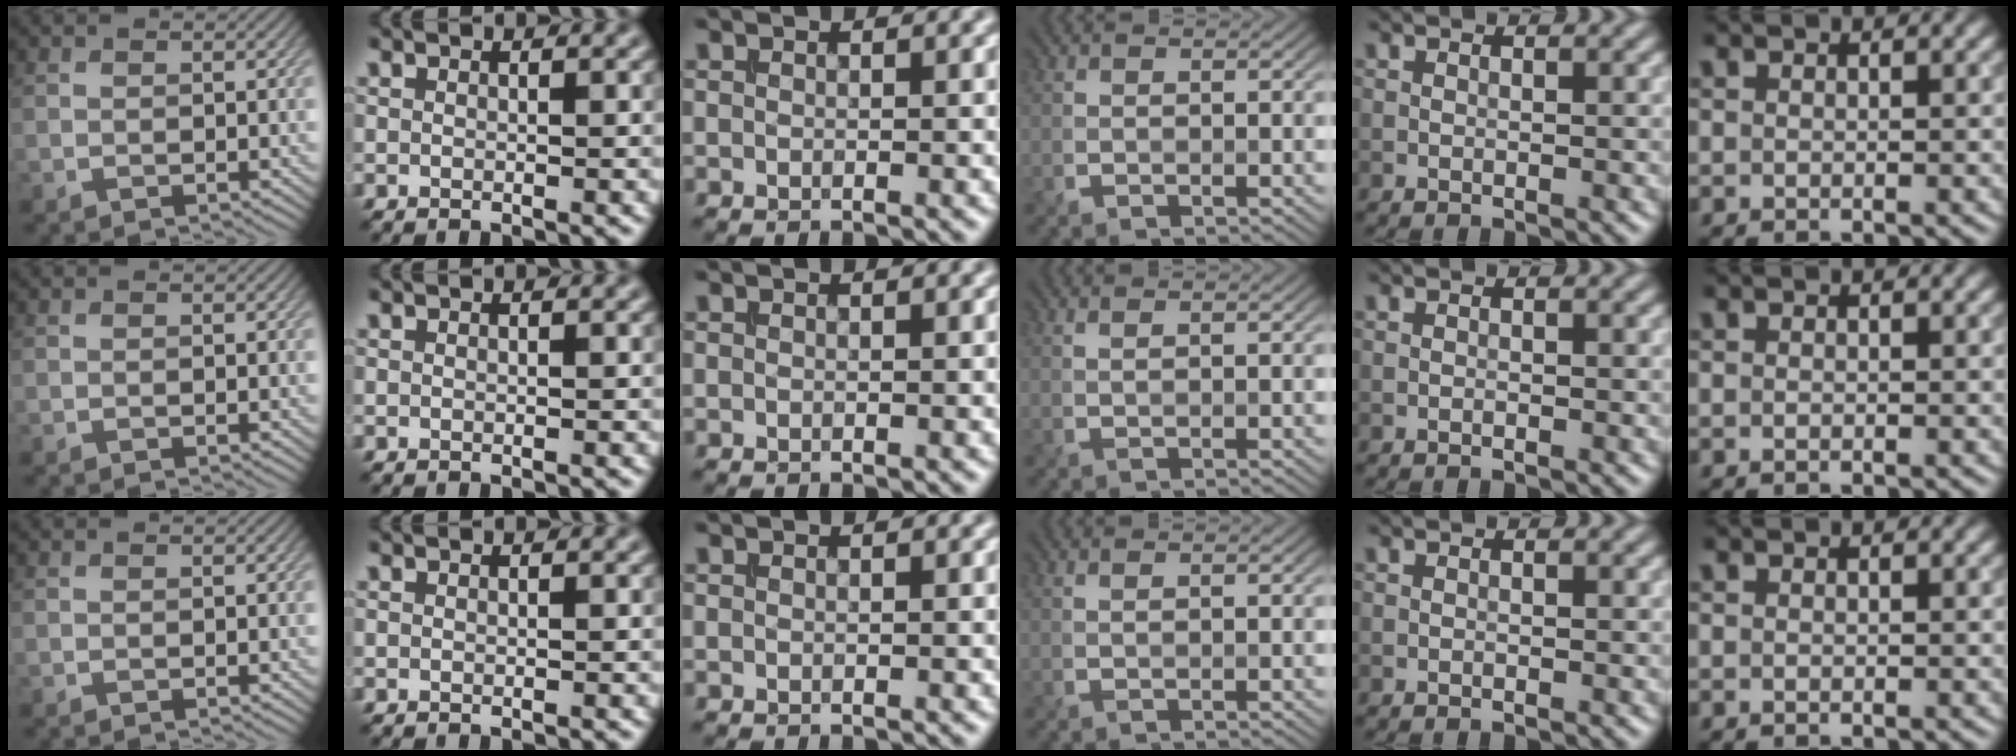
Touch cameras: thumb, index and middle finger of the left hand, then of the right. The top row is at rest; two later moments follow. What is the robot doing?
{"motion": "insert", "object": "bucket"}